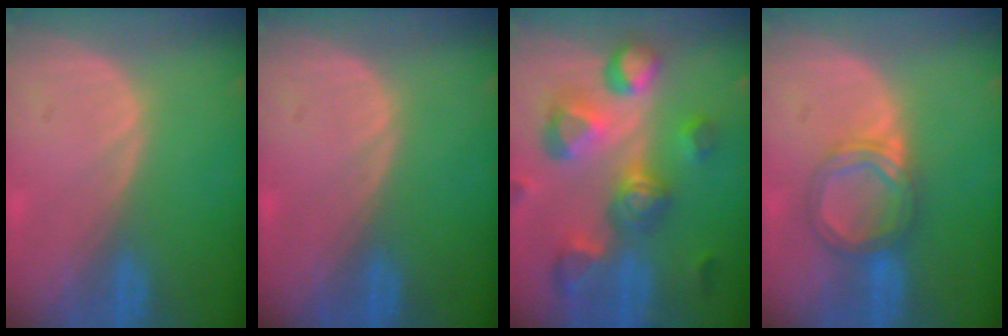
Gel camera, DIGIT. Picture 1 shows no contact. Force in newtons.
{"total": 0.0}
{"total": 11.2, "press": 10.0, "slide": 5.0}
{"total": 5.3, "press": 5.1, "slide": 1.5}